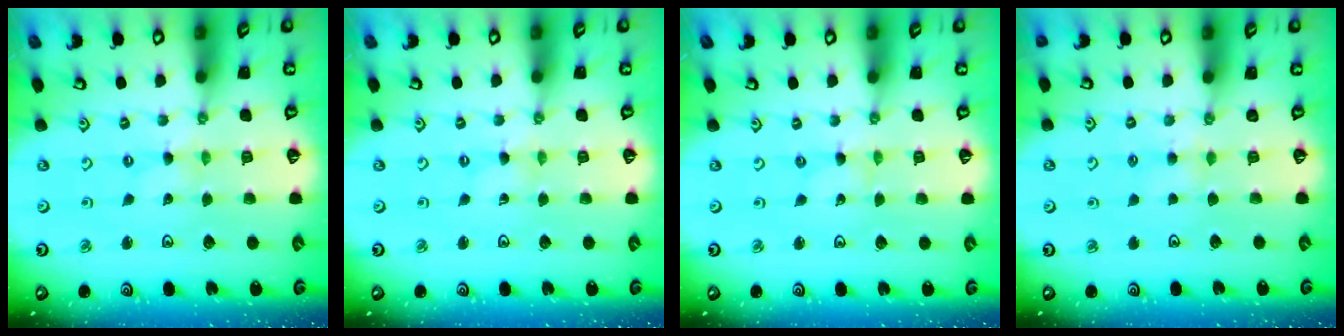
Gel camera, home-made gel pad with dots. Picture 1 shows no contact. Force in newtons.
{"total": 0.0}
{"total": 0.0}
{"total": 4.0, "press": 3.9, "slide": 0.6}